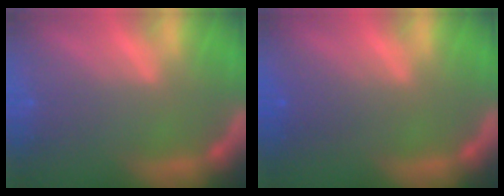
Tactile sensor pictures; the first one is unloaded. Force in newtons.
{"total": 2.0}